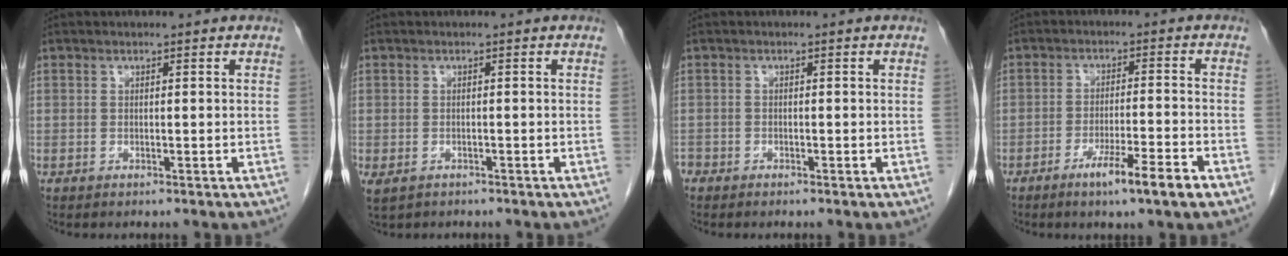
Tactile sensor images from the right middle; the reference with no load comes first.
{"total": 3.0, "force": [-1.9, 1.9, 1.2], "torque": [-0.025, -0.004, -0.028]}
{"total": 1.3, "force": [-1.1, 0.7, 0.2], "torque": [-0.003, 0.001, -0.021]}
{"total": 7.0, "force": [-4.1, -0.2, 5.6], "torque": [-0.089, -0.009, -0.068]}